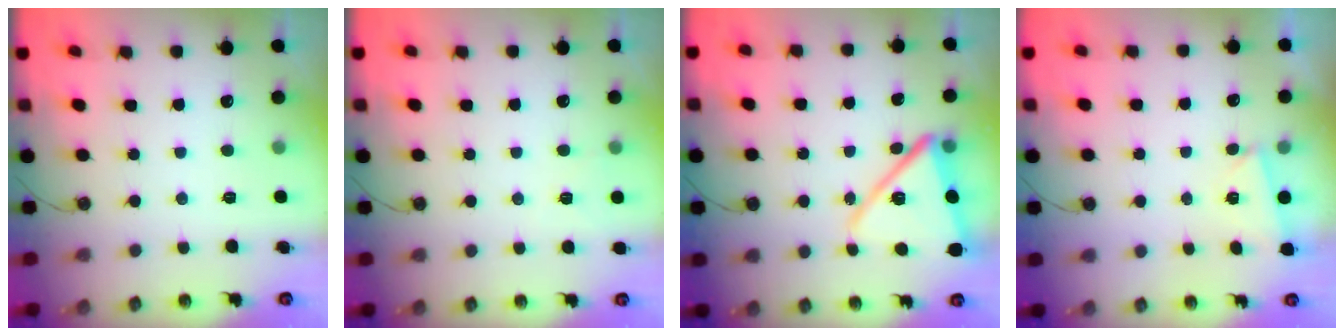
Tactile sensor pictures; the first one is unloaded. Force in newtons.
{"total": 3.4, "press": 2.1, "slide": 2.6}
{"total": 15.4, "press": 15.3, "slide": 1.3}
{"total": 2.9, "press": 0.8, "slide": 2.7}